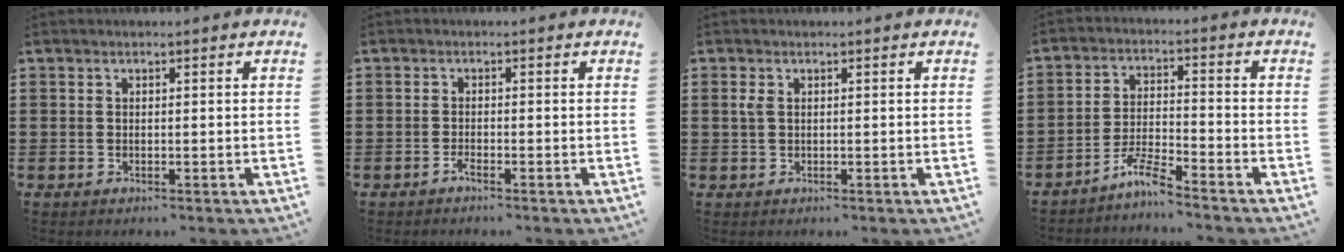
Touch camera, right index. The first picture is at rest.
{"total": 1.1, "force": [-1.0, 0.0, 0.5], "torque": [-0.011, -0.002, -0.019]}
{"total": 1.5, "force": [0.3, 0.9, 1.2], "torque": [-0.034, 0.003, 0.002]}
{"total": 5.2, "force": [-4.6, 0.1, 2.4], "torque": [-0.065, -0.006, -0.094]}